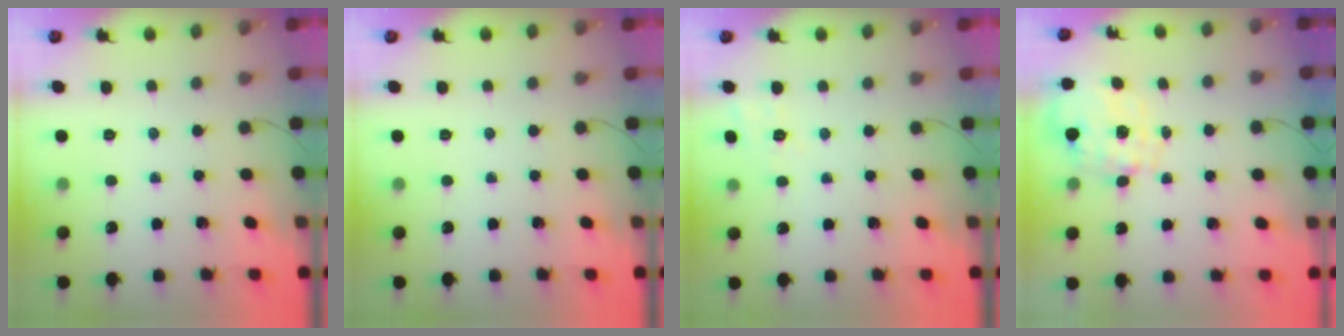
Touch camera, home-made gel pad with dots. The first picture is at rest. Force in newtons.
{"total": 0.0}
{"total": 2.4, "press": 1.2, "slide": 2.1}
{"total": 1.1, "press": 1.0, "slide": 0.5}